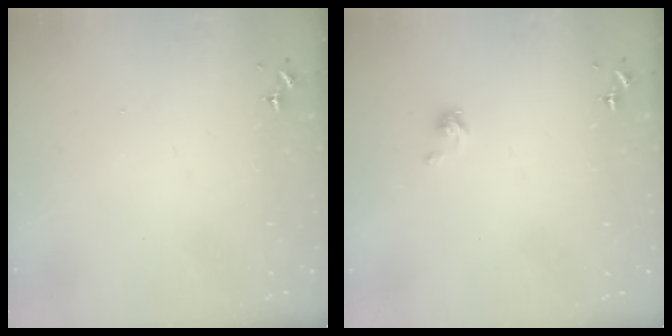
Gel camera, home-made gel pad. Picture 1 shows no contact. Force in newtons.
{"total": 2.4, "press": 2.4, "slide": 0.3}